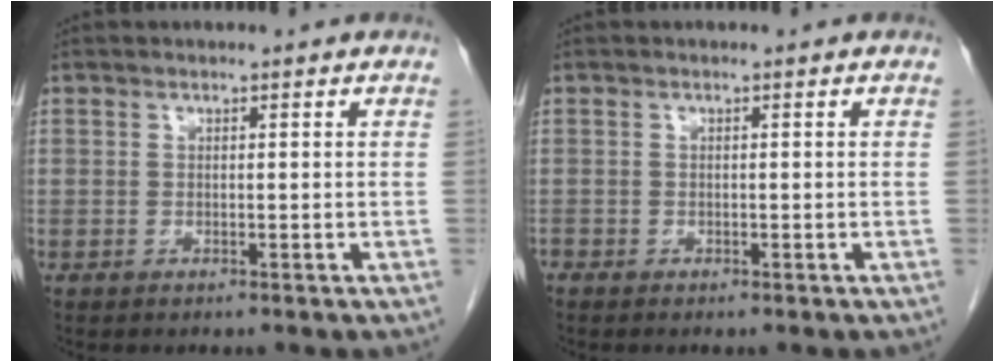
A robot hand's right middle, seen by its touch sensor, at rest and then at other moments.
{"total": 0.7, "force": [-0.6, 0.4, 0.2], "torque": [-0.008, 0.000, -0.014]}